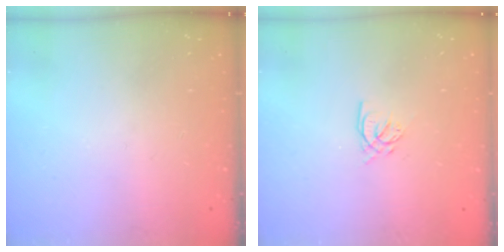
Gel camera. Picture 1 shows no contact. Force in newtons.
{"total": 3.3, "press": 3.3, "slide": 0.3}